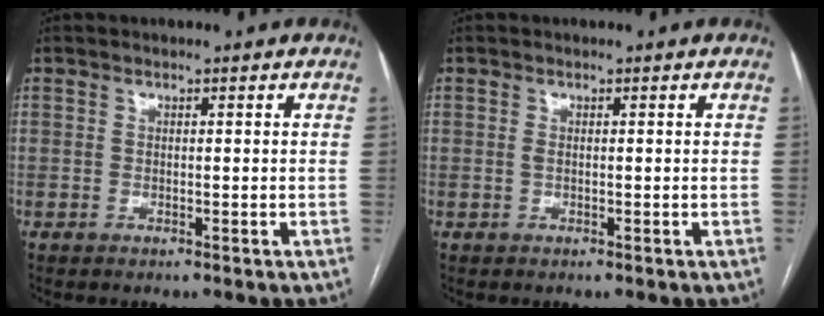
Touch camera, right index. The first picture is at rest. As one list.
[{"total": 0.5, "force": [0.0, 0.2, 0.5], "torque": [-0.011, 0.000, -0.002]}]